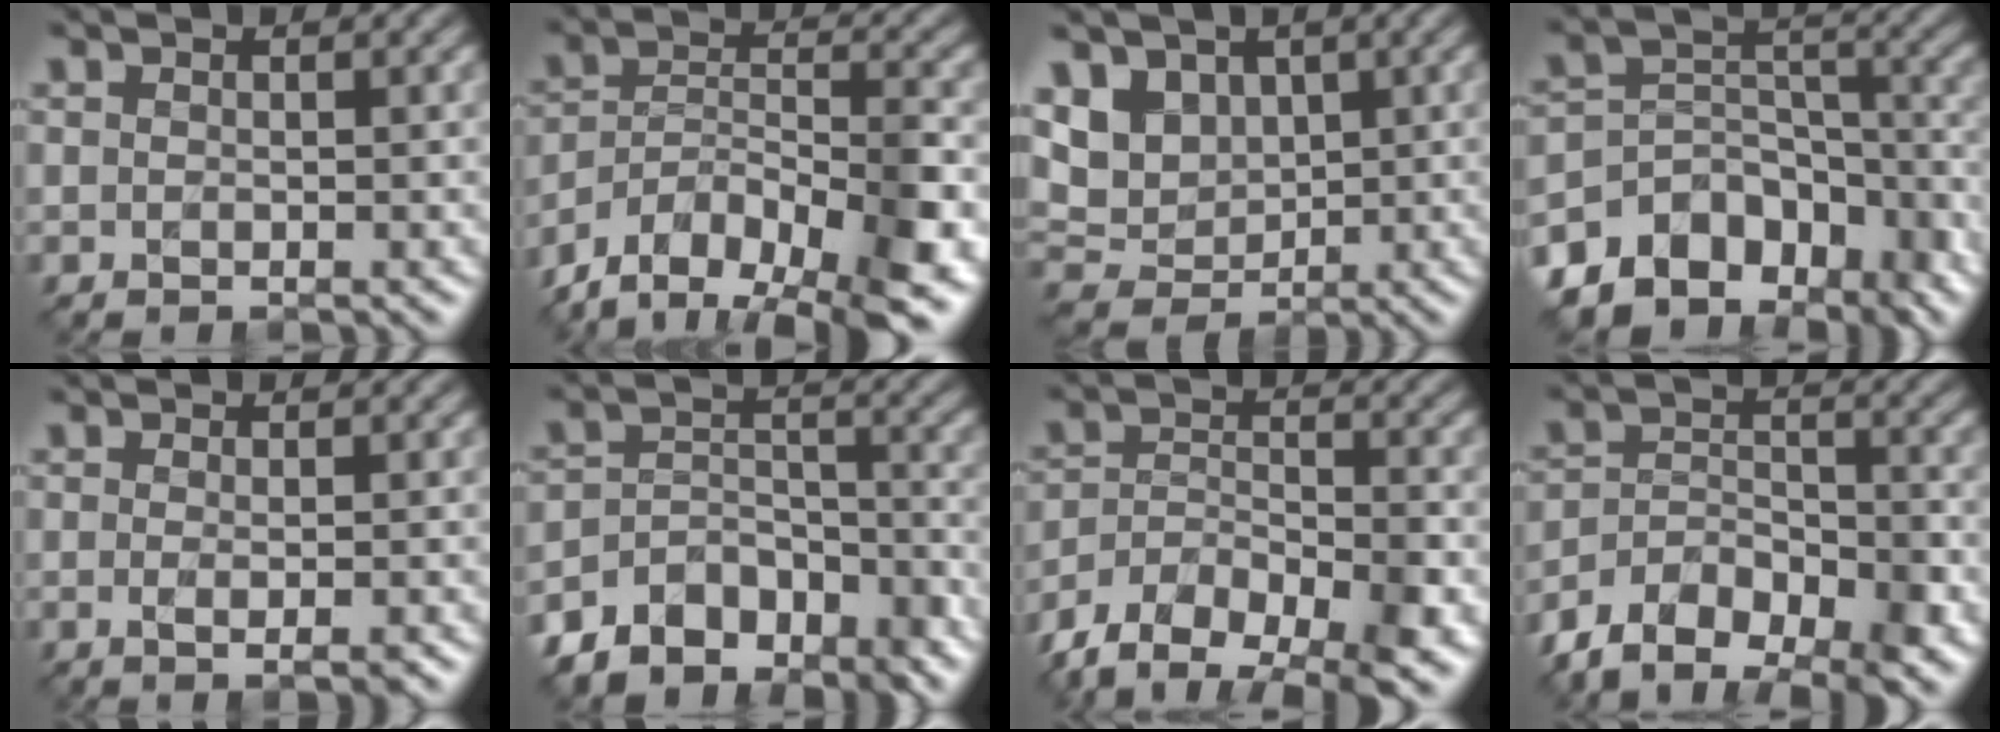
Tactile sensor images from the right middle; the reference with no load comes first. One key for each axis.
{"total": 11.5, "fx": -8.0, "fy": 5.1, "fz": 6.6, "tx": -0.114, "ty": 0.000, "tz": -0.132}
{"total": 6.1, "fx": 2.3, "fy": 4.7, "fz": 3.1, "tx": -0.072, "ty": 0.014, "tz": 0.038}
{"total": 11.6, "fx": -8.8, "fy": 6.8, "fz": 3.3, "tx": -0.057, "ty": 0.017, "tz": -0.131}
{"total": 1.7, "fx": -0.3, "fy": 0.3, "fz": 1.7, "tx": -0.028, "ty": -0.005, "tz": -0.006}
{"total": 8.0, "fx": -6.4, "fy": 4.0, "fz": 2.4, "tx": -0.031, "ty": 0.004, "tz": -0.107}
{"total": 9.6, "fx": -6.8, "fy": 4.2, "fz": 5.3, "tx": -0.090, "ty": -0.007, "tz": -0.122}
{"total": 8.8, "fx": -6.2, "fy": 4.2, "fz": 4.6, "tx": -0.077, "ty": -0.004, "tz": -0.112}